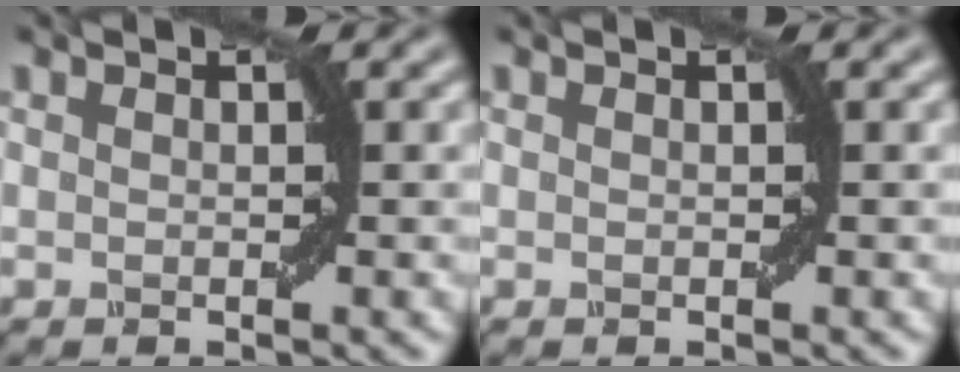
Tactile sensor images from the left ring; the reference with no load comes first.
{"total": 0.0}